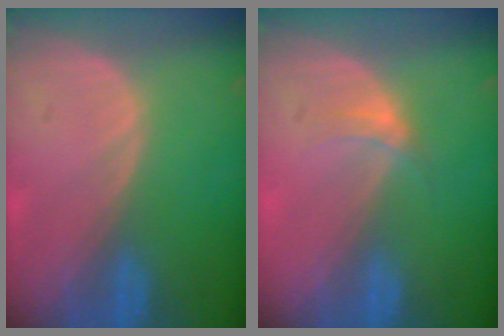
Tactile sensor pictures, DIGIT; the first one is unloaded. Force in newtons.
{"total": 2.3, "press": 1.9, "slide": 1.3}